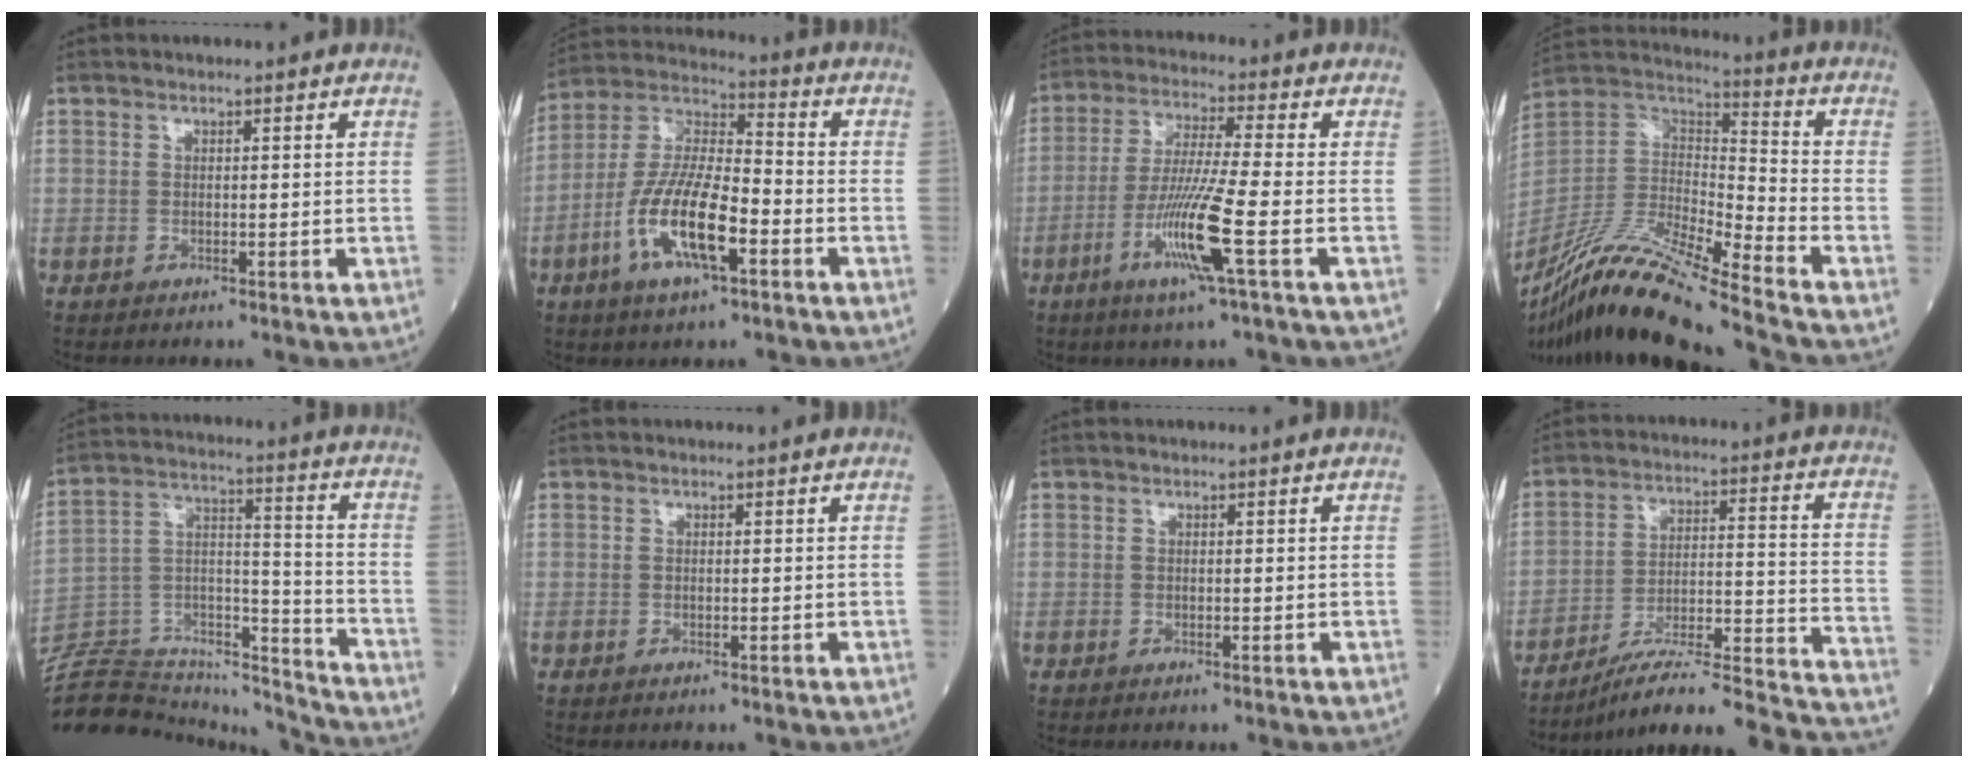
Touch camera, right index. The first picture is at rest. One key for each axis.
{"total": 13.7, "fx": -5.0, "fy": 3.6, "fz": 12.2, "tx": -0.250, "ty": 0.001, "tz": -0.096}
{"total": 10.5, "fx": -4.0, "fy": -1.1, "fz": 9.7, "tx": -0.192, "ty": -0.019, "tz": -0.081}
{"total": 20.7, "fx": -16.8, "fy": -0.2, "fz": 12.0, "tx": -0.261, "ty": -0.028, "tz": -0.321}
{"total": 22.4, "fx": -21.6, "fy": 3.8, "fz": 4.7, "tx": -0.117, "ty": 0.044, "tz": -0.344}
{"total": 0.0}
{"total": 0.0}
{"total": 23.0, "fx": -20.7, "fy": 0.4, "fz": 10.0, "tx": -0.085, "ty": 0.016, "tz": -0.300}